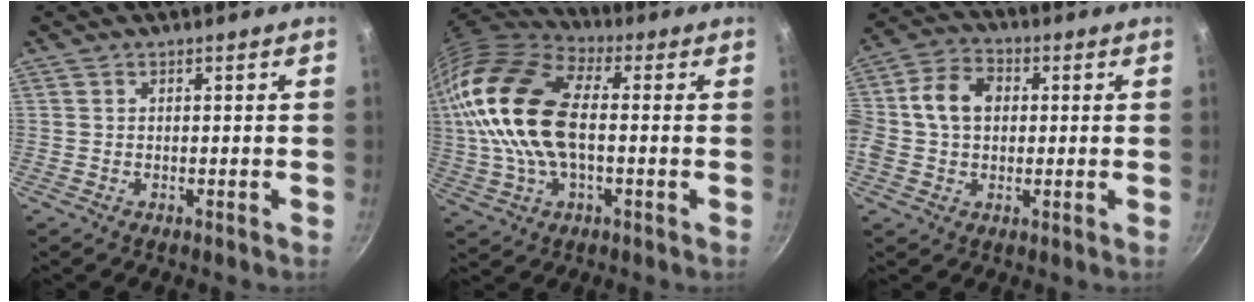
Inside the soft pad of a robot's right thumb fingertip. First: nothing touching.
{"total": 21.9, "force": [1.5, 12.2, 18.1], "torque": [-0.362, 0.026, 0.018]}
{"total": 11.4, "force": [1.2, 8.4, 7.7], "torque": [-0.131, 0.023, -0.001]}